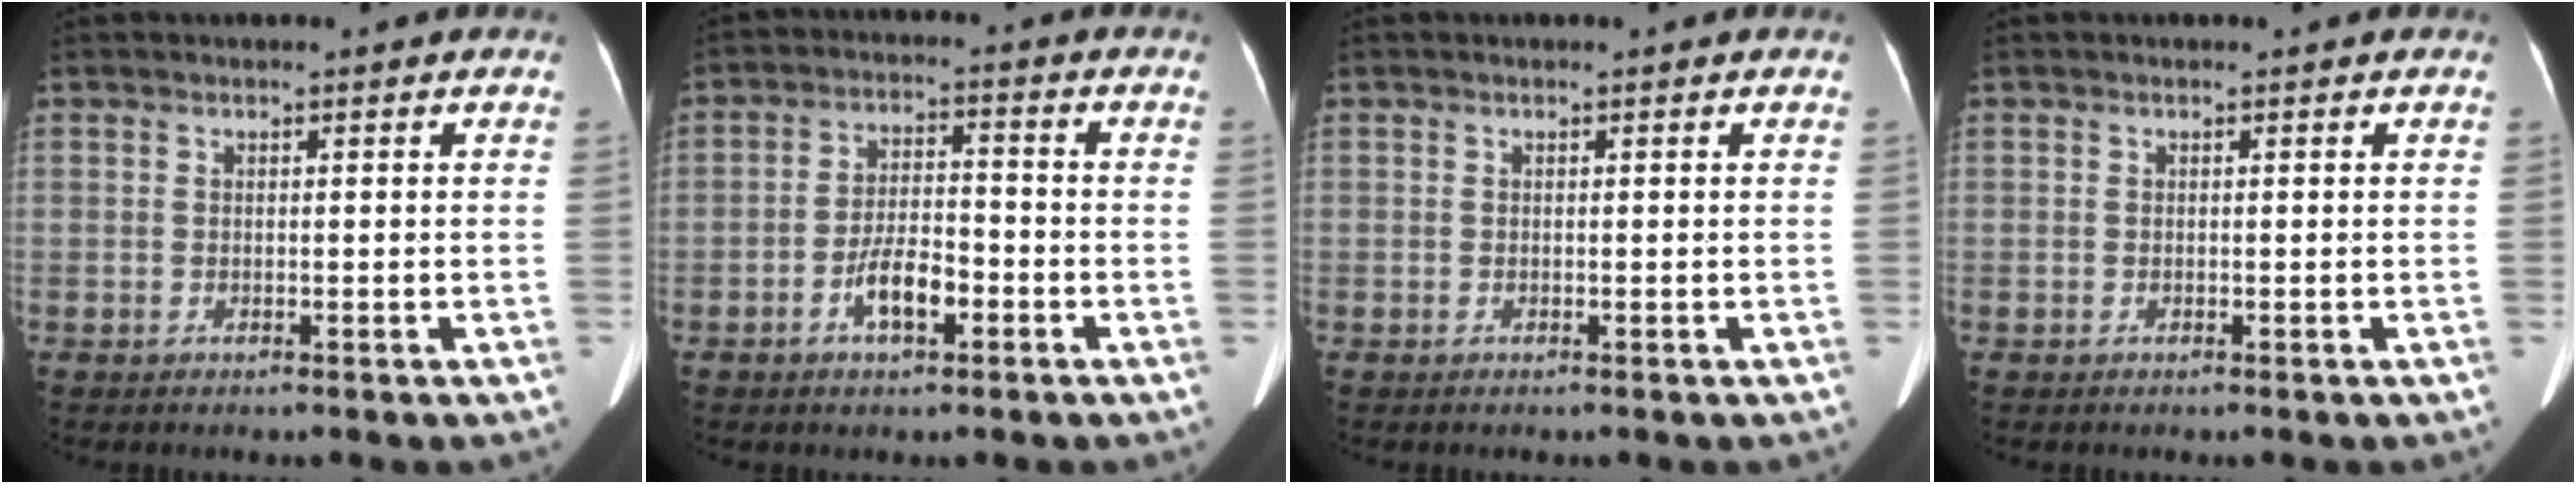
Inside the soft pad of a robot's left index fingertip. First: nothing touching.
{"total": 6.1, "force": [-2.8, 2.2, 5.0], "torque": [-0.096, 0.008, -0.050]}
{"total": 0.0}
{"total": 0.0}